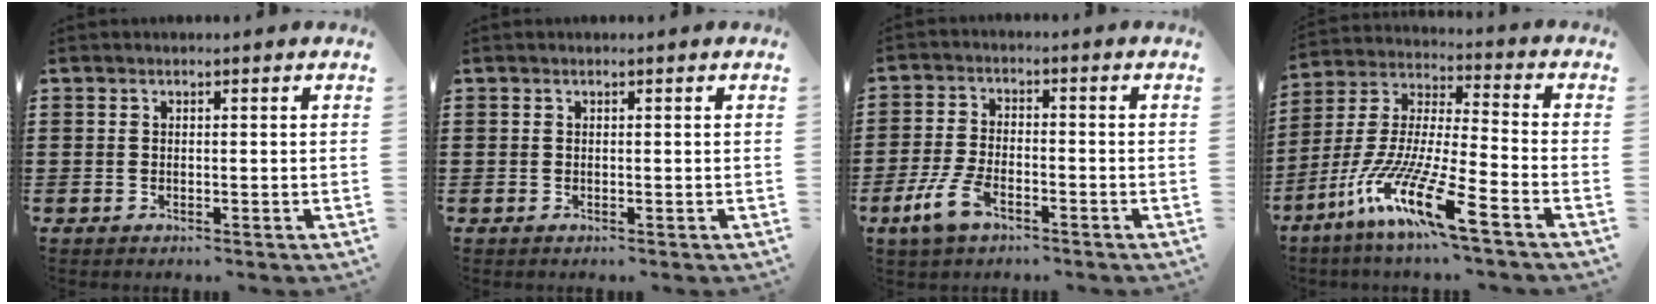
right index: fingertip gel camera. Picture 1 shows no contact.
{"total": 0.0}
{"total": 6.0, "force": [-3.2, 2.5, 4.4], "torque": [-0.114, -0.006, -0.067]}
{"total": 13.2, "force": [-9.2, 0.6, 9.4], "torque": [-0.215, -0.010, -0.184]}